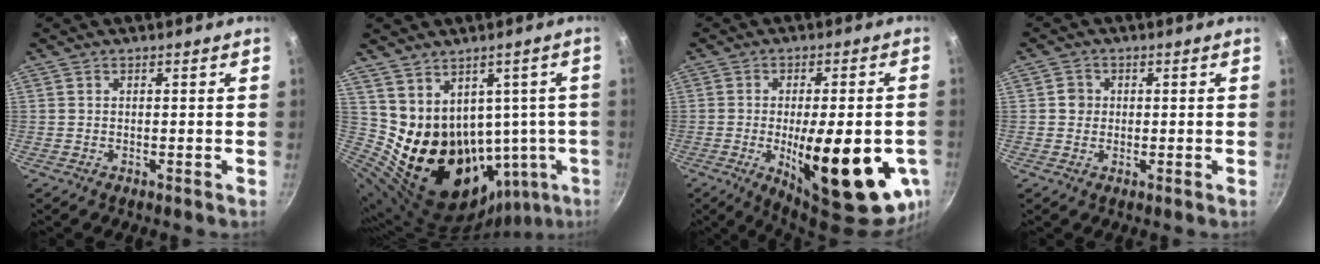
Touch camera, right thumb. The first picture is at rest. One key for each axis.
{"total": 17.2, "fx": 3.1, "fy": 13.6, "fz": 10.0, "tx": -0.094, "ty": -0.017, "tz": 0.092}
{"total": 21.9, "fx": -5.3, "fy": 7.2, "fz": 20.0, "tx": -0.254, "ty": -0.008, "tz": -0.062}
{"total": 2.4, "fx": 0.1, "fy": 2.3, "fz": 0.7, "tx": 0.001, "ty": 0.007, "tz": -0.002}